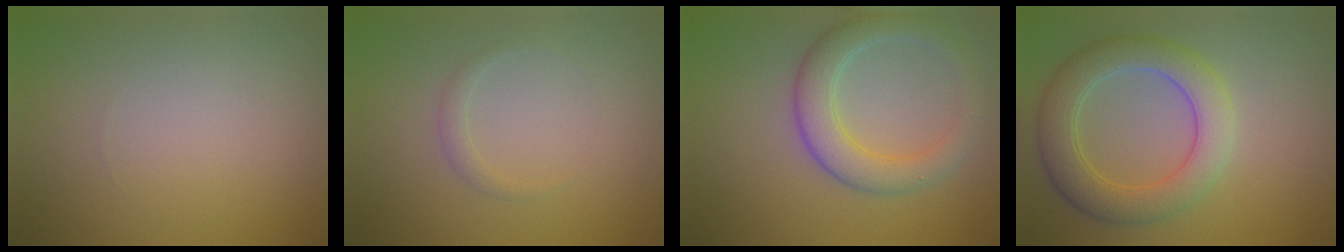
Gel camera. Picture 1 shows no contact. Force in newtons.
{"total": 1.0, "press": 1.0, "slide": 0.1}
{"total": 4.8, "press": 4.8, "slide": 0.2}
{"total": 5.7, "press": 5.7, "slide": 0.2}